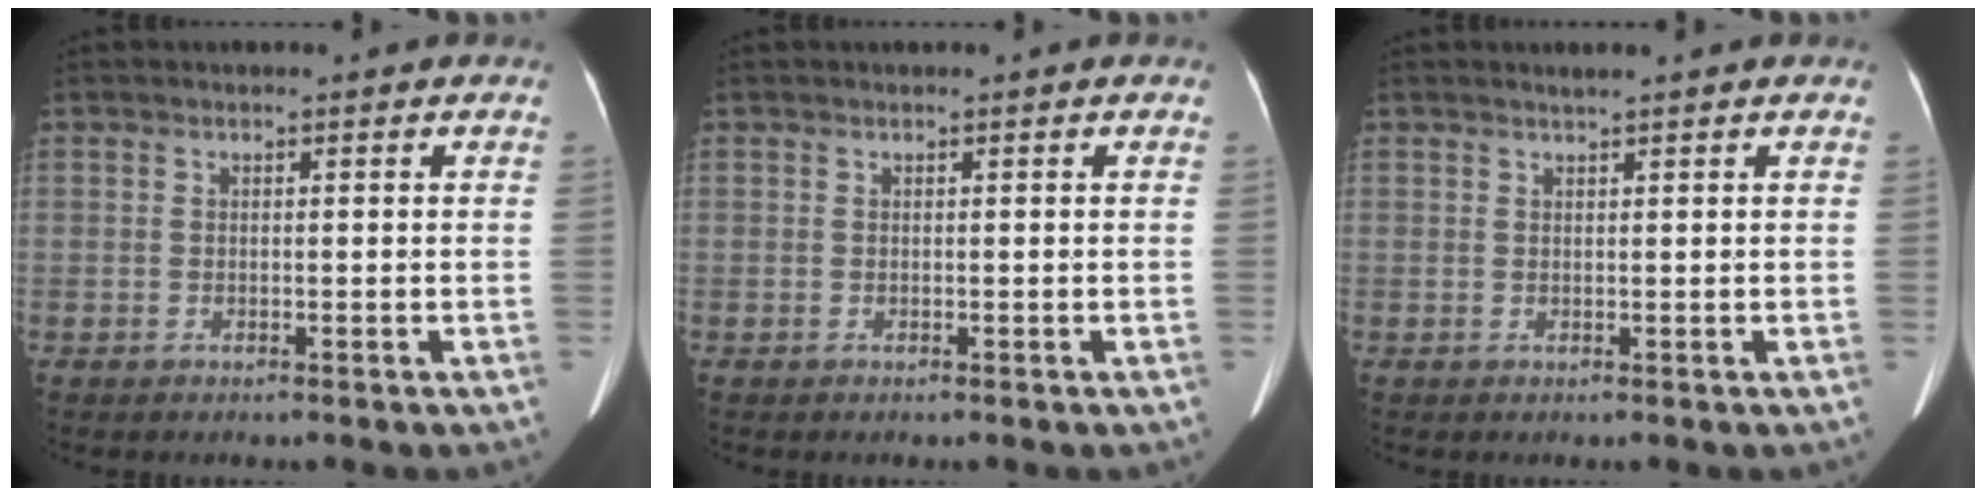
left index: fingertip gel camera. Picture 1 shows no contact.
{"total": 0.0}
{"total": 0.8, "force": [0.6, -0.2, 0.4], "torque": [-0.015, -0.001, 0.017]}